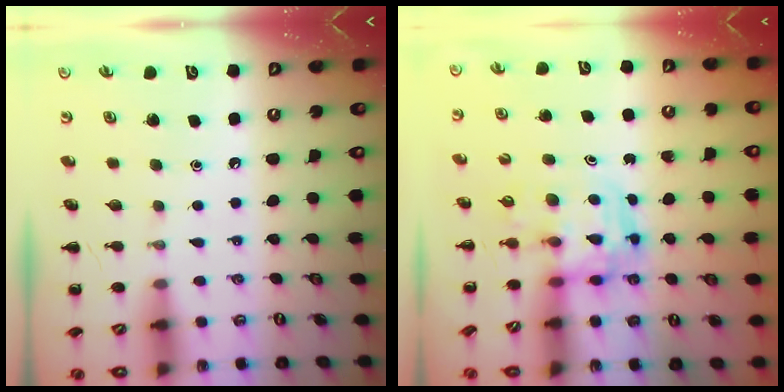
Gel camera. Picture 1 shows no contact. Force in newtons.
{"total": 3.5, "press": 3.4, "slide": 0.6}